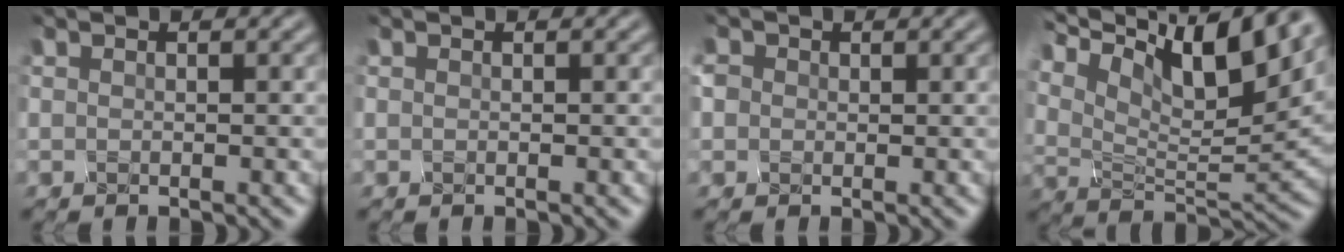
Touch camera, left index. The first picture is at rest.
{"total": 0.0}
{"total": 1.2, "force": [-0.7, 0.4, -0.9], "torque": [-0.012, -0.007, 0.011]}
{"total": 12.9, "force": [6.4, 5.3, 9.9], "torque": [-0.200, 0.028, 0.122]}